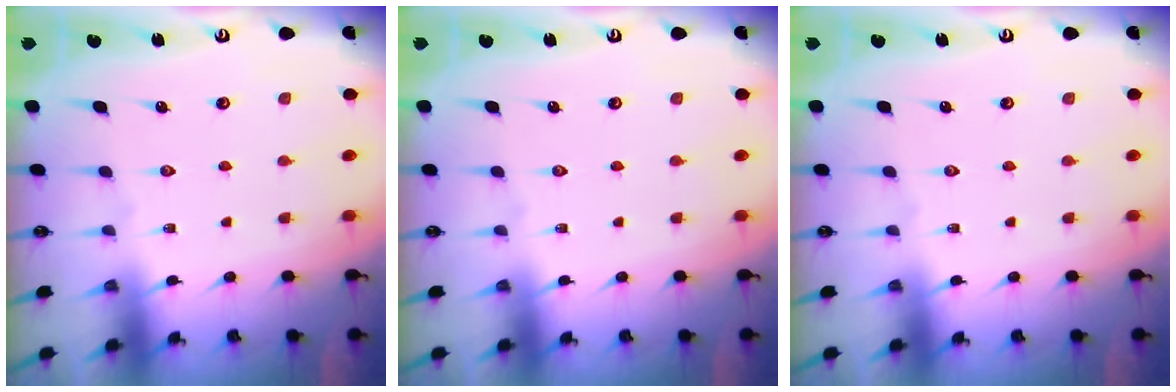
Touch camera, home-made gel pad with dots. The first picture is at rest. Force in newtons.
{"total": 0.0}
{"total": 0.0}